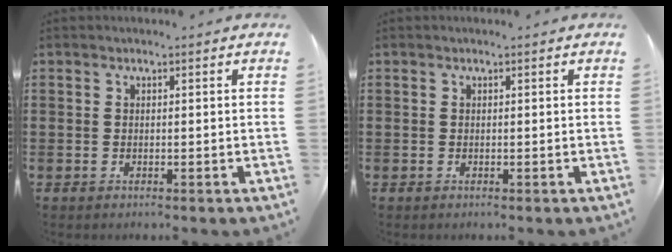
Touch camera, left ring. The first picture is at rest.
{"total": 0.0}